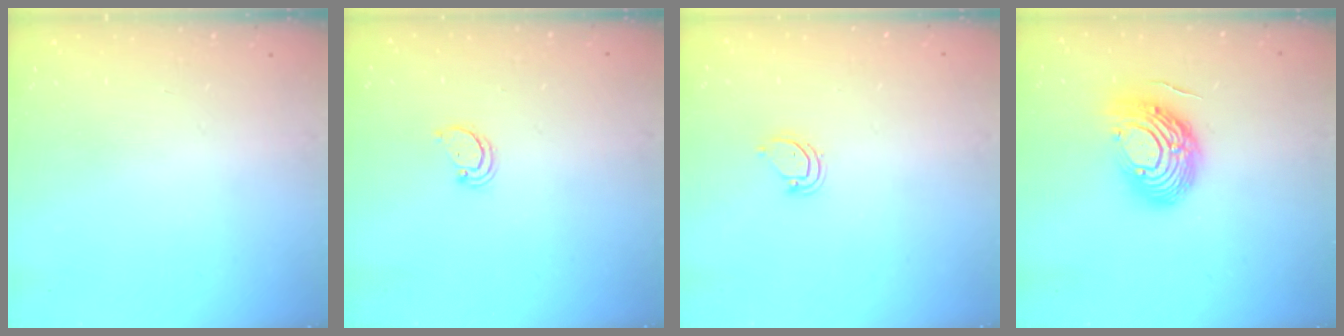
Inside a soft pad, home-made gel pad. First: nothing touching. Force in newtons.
{"total": 2.2, "press": 2.2, "slide": 0.1}
{"total": 3.1, "press": 3.1, "slide": 0.2}
{"total": 14.9, "press": 14.9, "slide": 1.3}